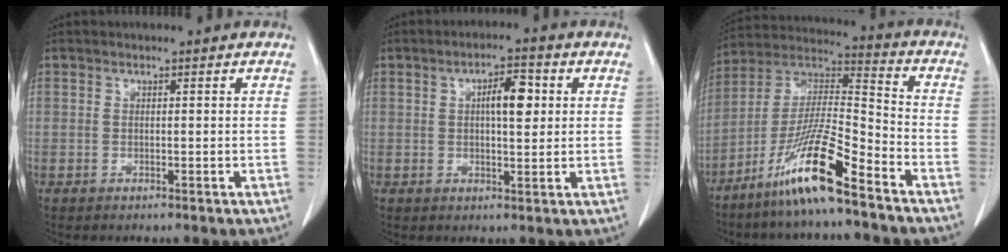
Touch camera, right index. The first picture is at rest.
{"total": 5.5, "force": [1.2, 1.7, 5.1], "torque": [-0.083, 0.009, 0.019]}
{"total": 14.2, "force": [-9.4, 0.3, 10.6], "torque": [-0.213, -0.012, -0.178]}